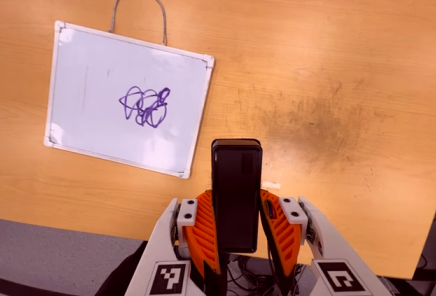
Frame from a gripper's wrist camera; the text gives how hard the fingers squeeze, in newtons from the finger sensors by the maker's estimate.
{"total": 4.3, "left": 2.8, "right": 5.9}